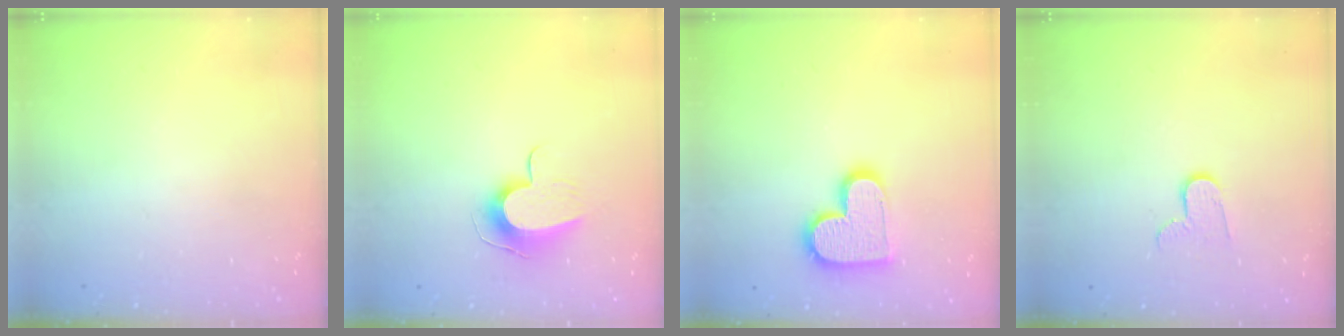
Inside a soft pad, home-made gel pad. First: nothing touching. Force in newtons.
{"total": 9.4, "press": 9.4, "slide": 0.6}
{"total": 15.1, "press": 15.1, "slide": 1.1}
{"total": 6.4, "press": 6.4, "slide": 0.5}